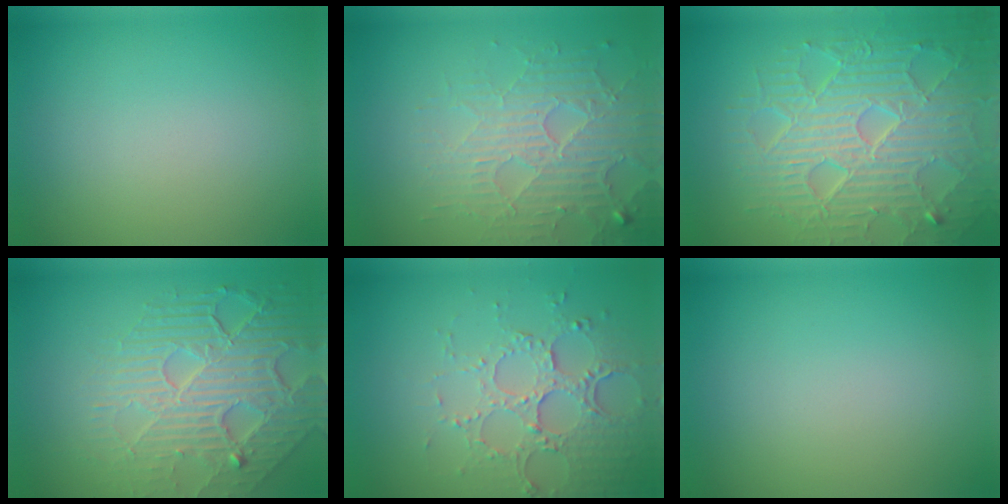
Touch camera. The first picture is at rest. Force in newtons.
{"total": 4.1, "press": 4.1, "slide": 0.4}
{"total": 8.9, "press": 6.1, "slide": 6.5}
{"total": 8.0, "press": 5.5, "slide": 5.8}
{"total": 5.1, "press": 3.7, "slide": 3.6}
{"total": 0.0}